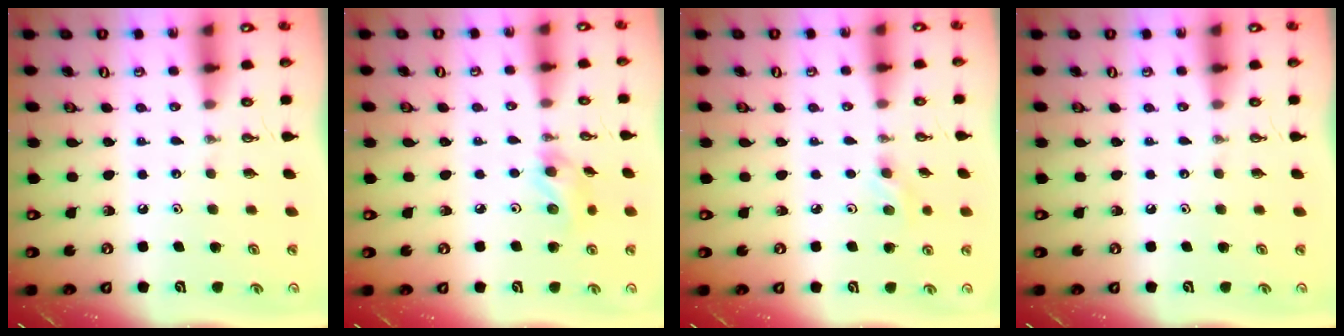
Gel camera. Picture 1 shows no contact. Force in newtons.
{"total": 7.5, "press": 7.4, "slide": 0.9}
{"total": 3.4, "press": 3.3, "slide": 0.8}
{"total": 0.0}